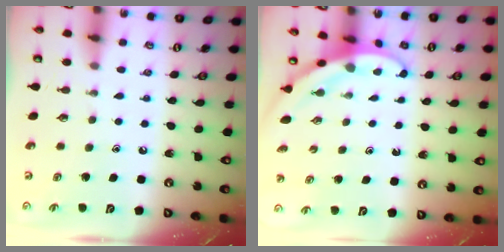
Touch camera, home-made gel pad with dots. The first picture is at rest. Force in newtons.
{"total": 3.2, "press": 3.2, "slide": 0.2}